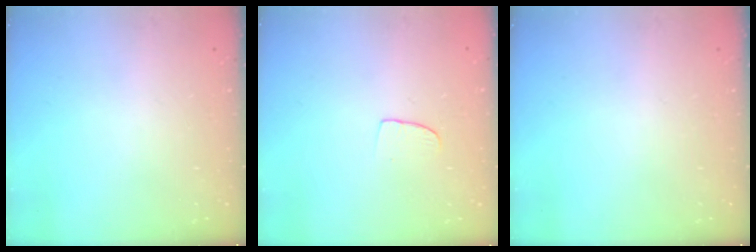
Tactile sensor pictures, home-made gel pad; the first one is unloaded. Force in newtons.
{"total": 6.0, "press": 5.9, "slide": 0.5}
{"total": 0.0}